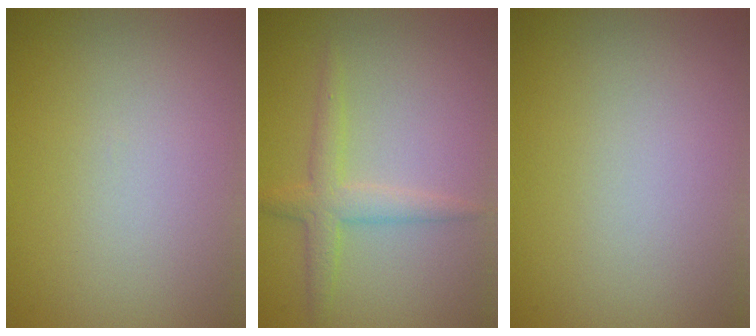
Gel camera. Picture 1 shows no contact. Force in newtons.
{"total": 2.5, "press": 2.5, "slide": 0.1}
{"total": 0.0}